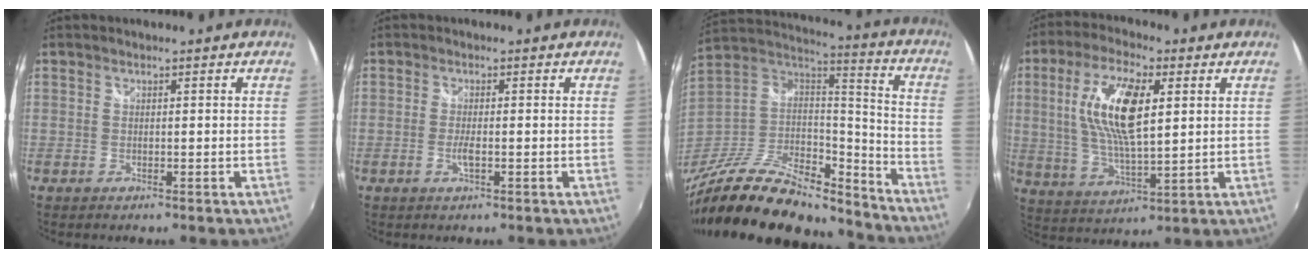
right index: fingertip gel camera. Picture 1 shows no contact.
{"total": 2.1, "force": [-0.6, 0.4, 1.9], "torque": [-0.039, -0.004, -0.011]}
{"total": 30.5, "force": [-23.2, 12.1, 15.6], "torque": [-0.305, -0.001, -0.367]}
{"total": 13.8, "force": [3.3, 4.7, 12.5], "torque": [-0.245, 0.006, 0.065]}